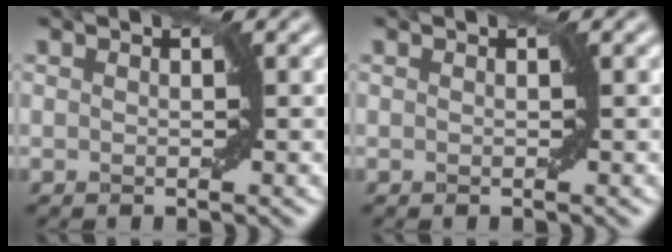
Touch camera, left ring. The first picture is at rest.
{"total": 0.0}